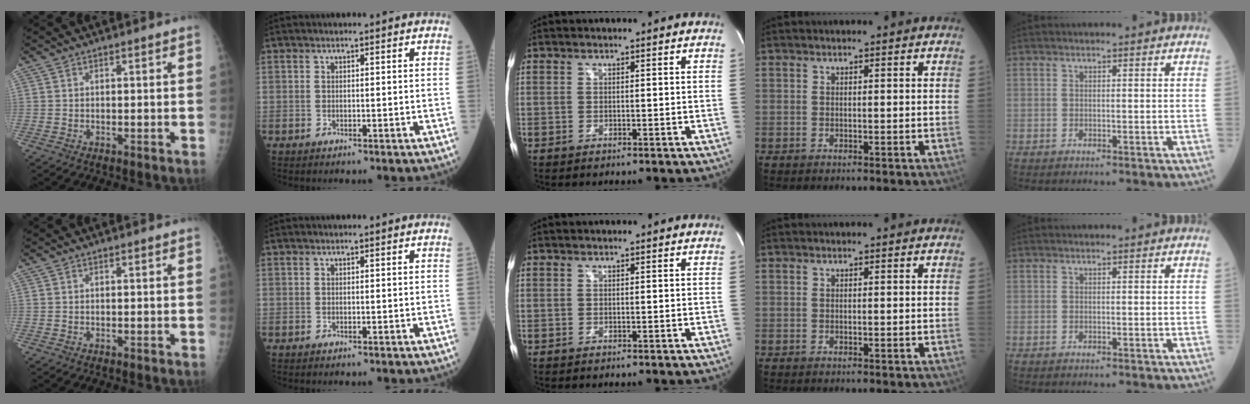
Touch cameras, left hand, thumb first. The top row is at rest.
{}